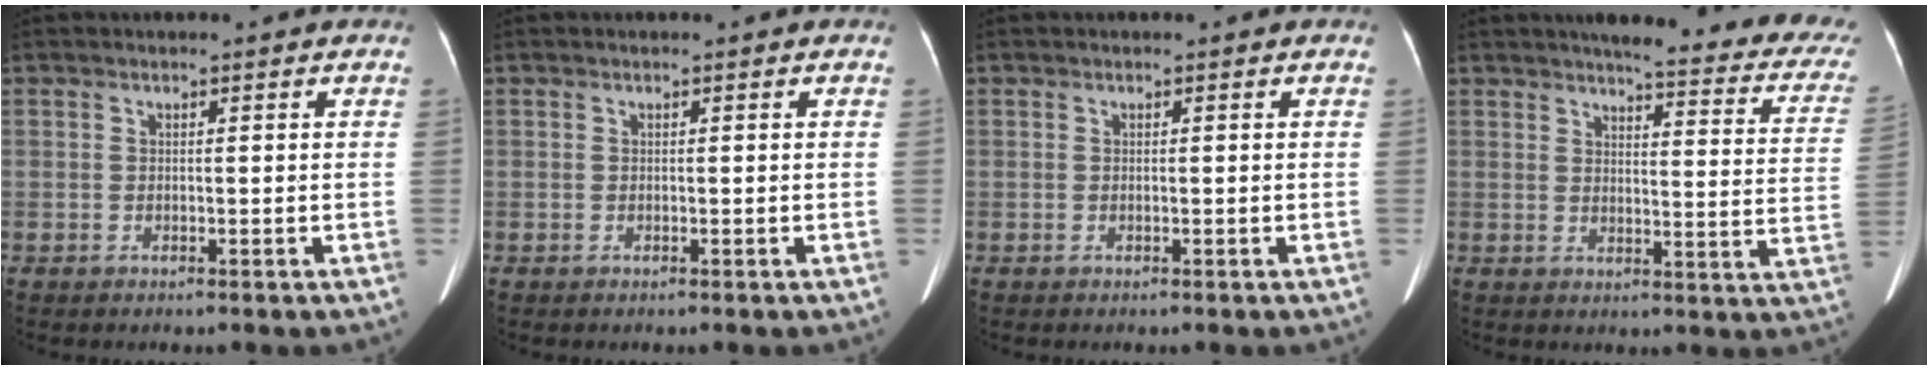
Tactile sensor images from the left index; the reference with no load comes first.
{"total": 0.0}
{"total": 0.0}
{"total": 20.1, "force": [17.5, 3.0, 9.3], "torque": [-0.092, -0.046, 0.180]}